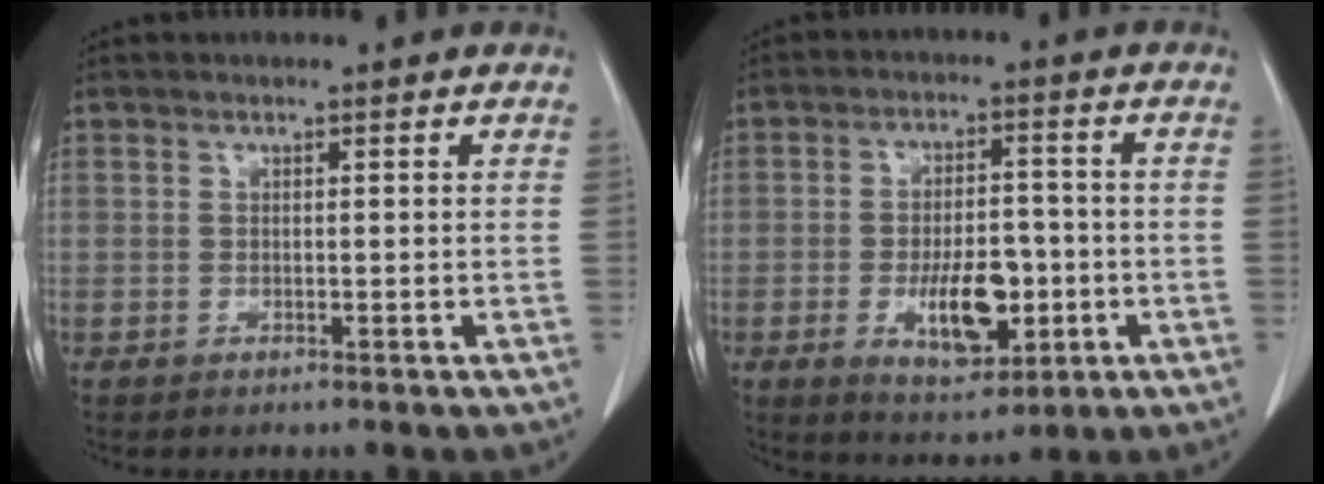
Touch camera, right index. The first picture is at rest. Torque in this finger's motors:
{"motor_torque": [0.34, -0.12, 0.34, 0.08]}